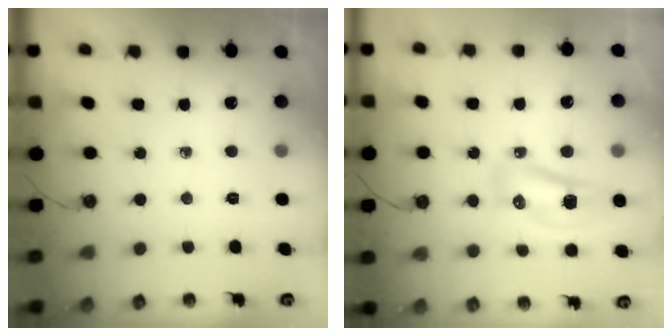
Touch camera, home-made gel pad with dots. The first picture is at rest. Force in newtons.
{"total": 26.1, "press": 13.3, "slide": 22.5}